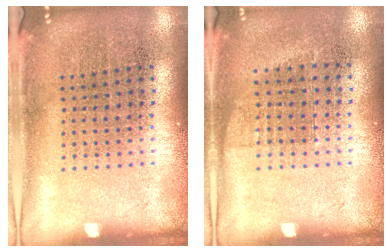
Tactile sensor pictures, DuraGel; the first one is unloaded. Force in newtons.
{"total": 0.8, "press": 0.7, "slide": 0.4}